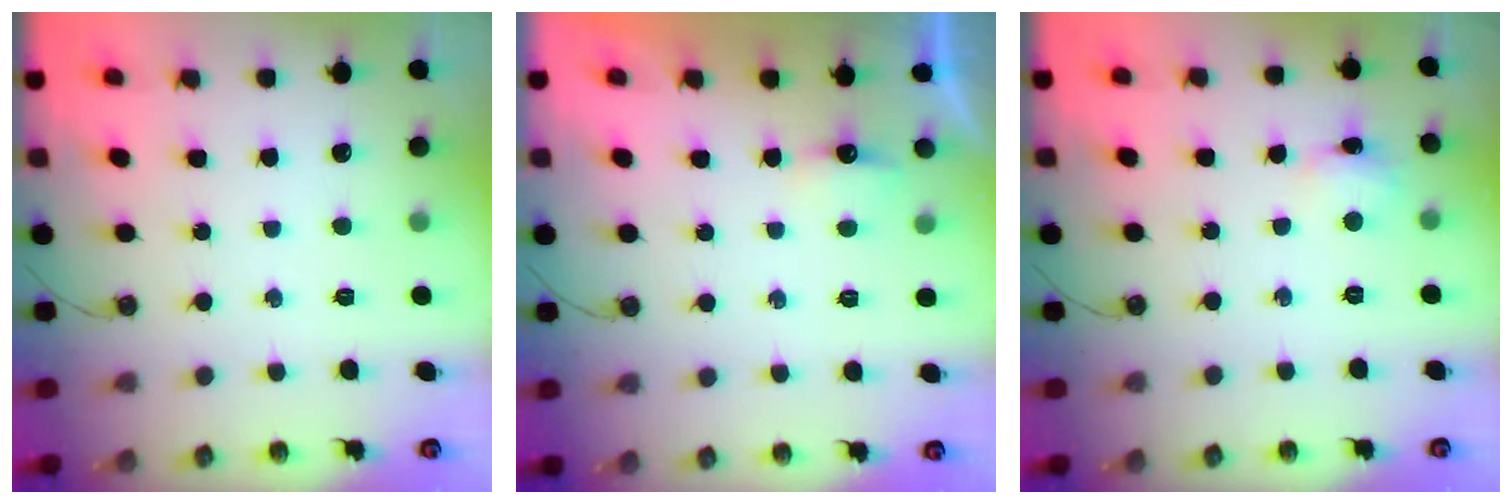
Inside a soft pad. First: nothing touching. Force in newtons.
{"total": 3.8, "press": 3.7, "slide": 0.7}
{"total": 2.8, "press": 2.8, "slide": 0.5}